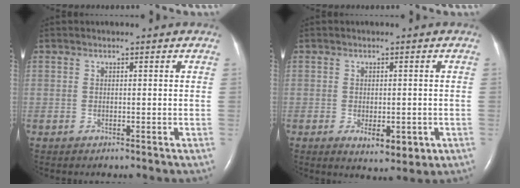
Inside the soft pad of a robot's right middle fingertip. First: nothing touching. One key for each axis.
{"total": 4.9, "fx": -1.6, "fy": 2.2, "fz": 4.0, "tx": -0.052, "ty": -0.007, "tz": -0.011}